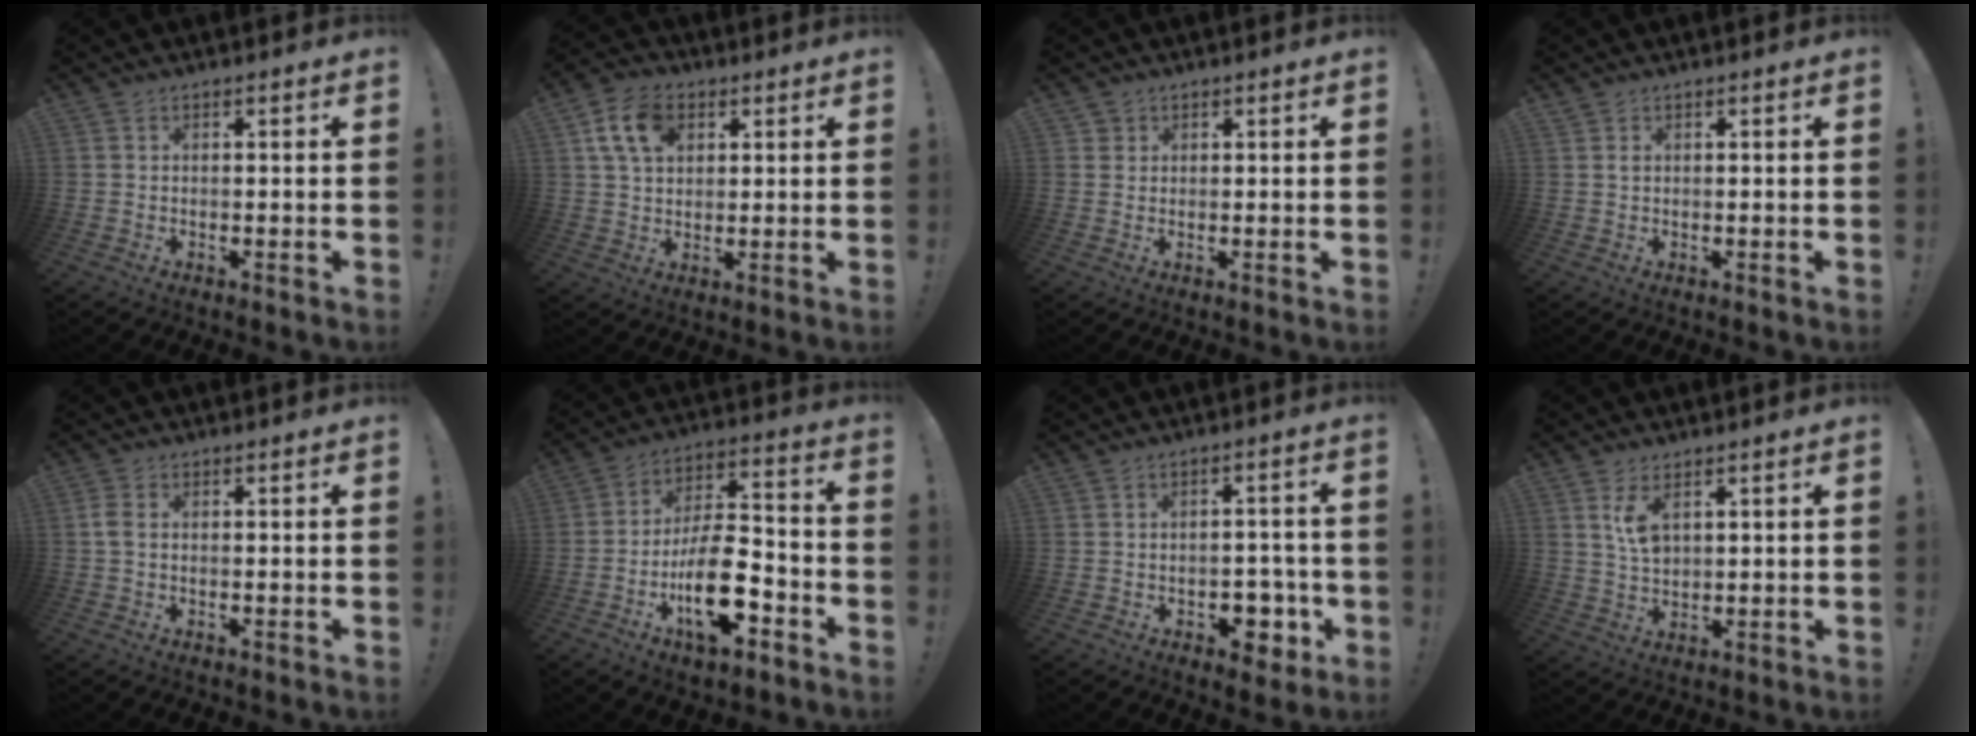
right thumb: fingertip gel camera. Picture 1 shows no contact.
{"total": 10.9, "force": [4.3, 7.4, 6.8], "torque": [-0.123, 0.003, 0.083]}
{"total": 1.6, "force": [1.0, 1.3, 0.2], "torque": [0.002, -0.004, 0.017]}
{"total": 0.5, "force": [0.4, 0.1, 0.4], "torque": [-0.001, -0.004, 0.006]}
{"total": 2.4, "force": [0.1, 1.4, 1.9], "torque": [-0.039, 0.008, 0.003]}
{"total": 19.0, "force": [-8.0, 8.7, 14.9], "torque": [-0.262, 0.051, -0.124]}
{"total": 8.0, "force": [-2.9, 5.7, 4.8], "torque": [-0.039, 0.018, -0.044]}
{"total": 5.7, "force": [2.6, 2.7, 4.3], "torque": [-0.071, -0.012, 0.045]}